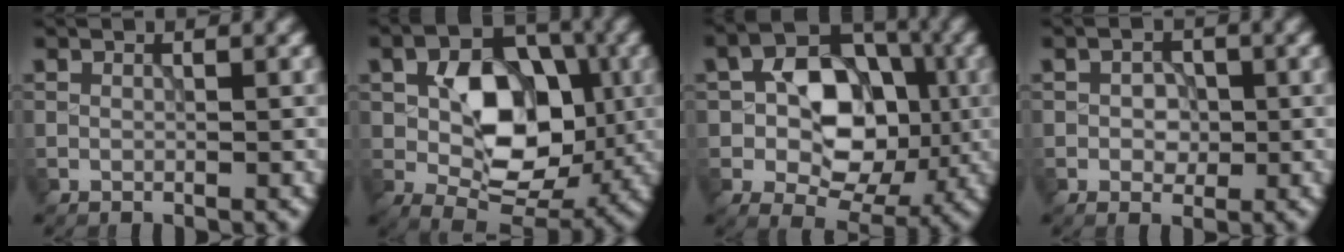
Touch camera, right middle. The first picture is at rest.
{"total": 9.2, "force": [-0.1, 6.1, 6.9], "torque": [-0.105, 0.002, 0.000]}
{"total": 9.1, "force": [-0.4, 6.4, 6.6], "torque": [-0.088, 0.014, -0.018]}
{"total": 2.0, "force": [-0.1, 1.6, 1.2], "torque": [-0.018, -0.002, -0.003]}